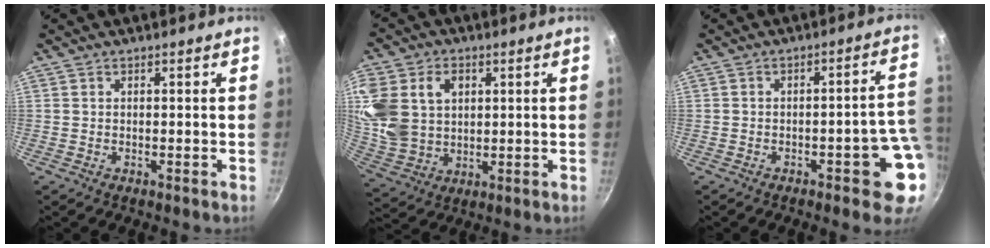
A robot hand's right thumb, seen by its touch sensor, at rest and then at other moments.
{"total": 18.5, "force": [4.7, 14.1, 11.1], "torque": [-0.239, 0.001, 0.097]}
{"total": 9.0, "force": [-2.2, 2.9, 8.3], "torque": [-0.068, 0.031, -0.024]}